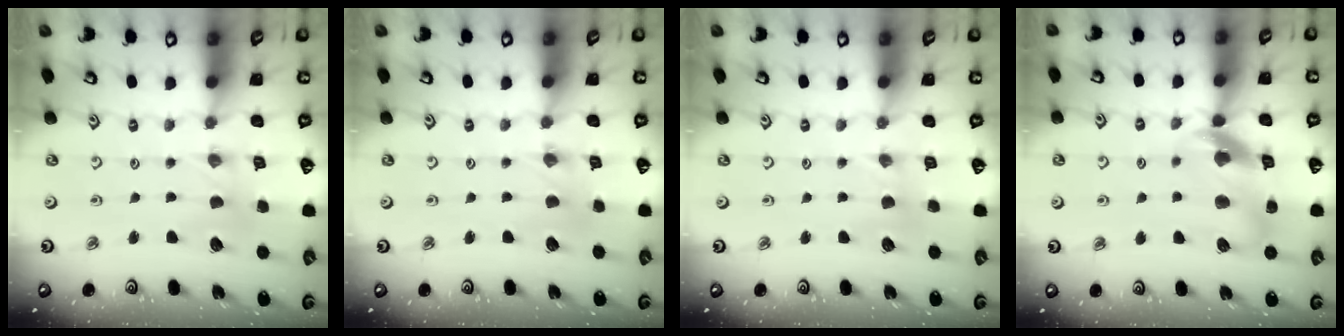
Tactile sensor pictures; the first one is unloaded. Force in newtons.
{"total": 0.0}
{"total": 1.1, "press": 1.1, "slide": 0.2}
{"total": 13.8, "press": 13.7, "slide": 1.9}